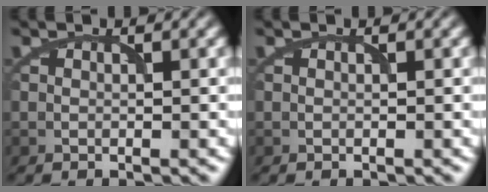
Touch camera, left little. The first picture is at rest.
{"total": 0.0}